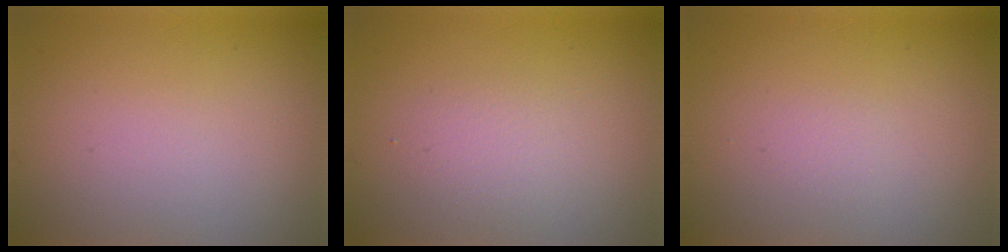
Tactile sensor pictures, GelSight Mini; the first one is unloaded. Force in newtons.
{"total": 1.6, "press": 1.6, "slide": 0.2}
{"total": 0.5, "press": 0.5, "slide": 0.0}